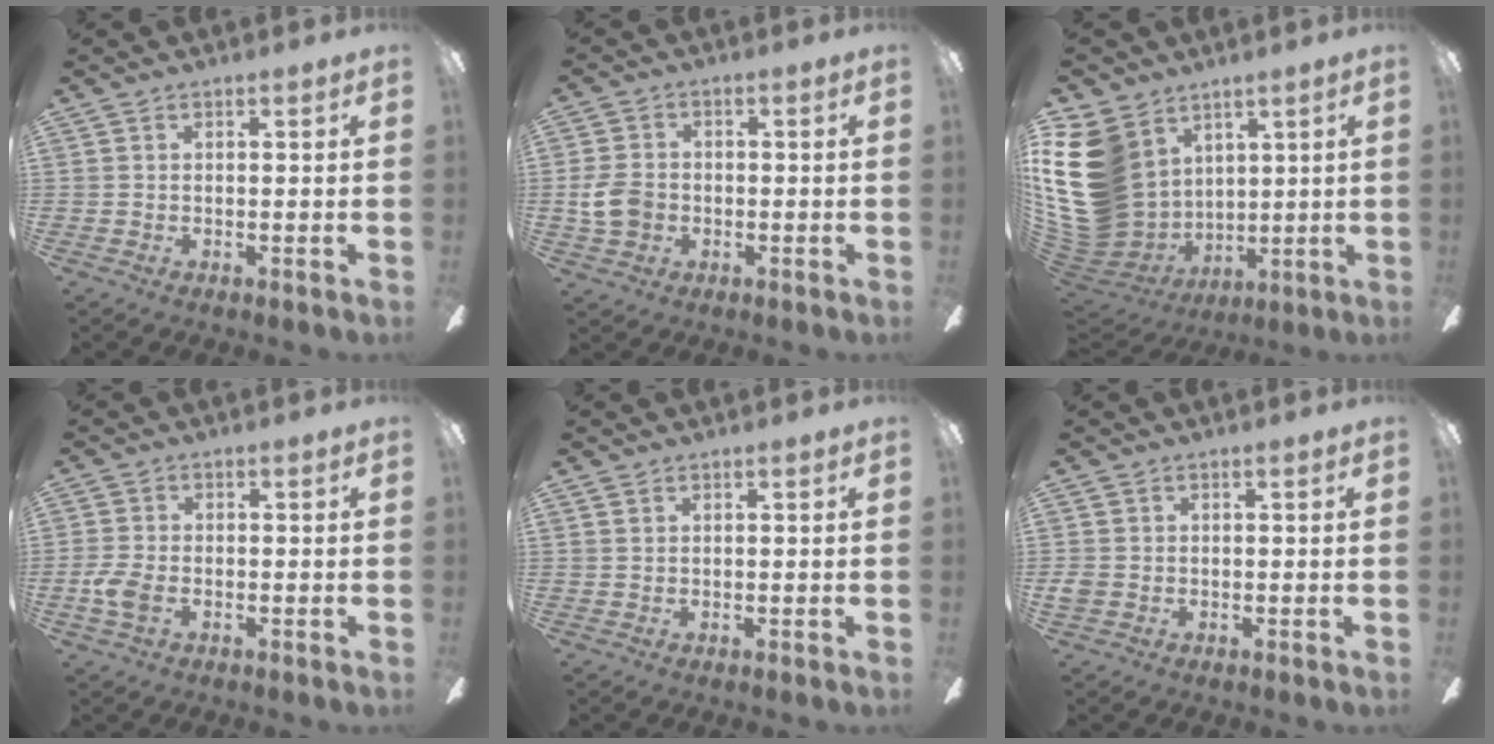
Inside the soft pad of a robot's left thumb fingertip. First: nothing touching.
{"total": 6.9, "force": [-1.5, 5.3, 4.2], "torque": [-0.099, 0.010, -0.026]}
{"total": 21.7, "force": [5.5, 16.9, 12.4], "torque": [-0.304, -0.043, 0.116]}
{"total": 5.1, "force": [-1.8, 3.0, 3.8], "torque": [-0.086, 0.001, -0.035]}
{"total": 0.7, "force": [0.4, 0.6, 0.3], "torque": [-0.007, 0.005, 0.006]}
{"total": 2.0, "force": [-0.6, 1.7, 0.9], "torque": [-0.013, 0.003, -0.010]}